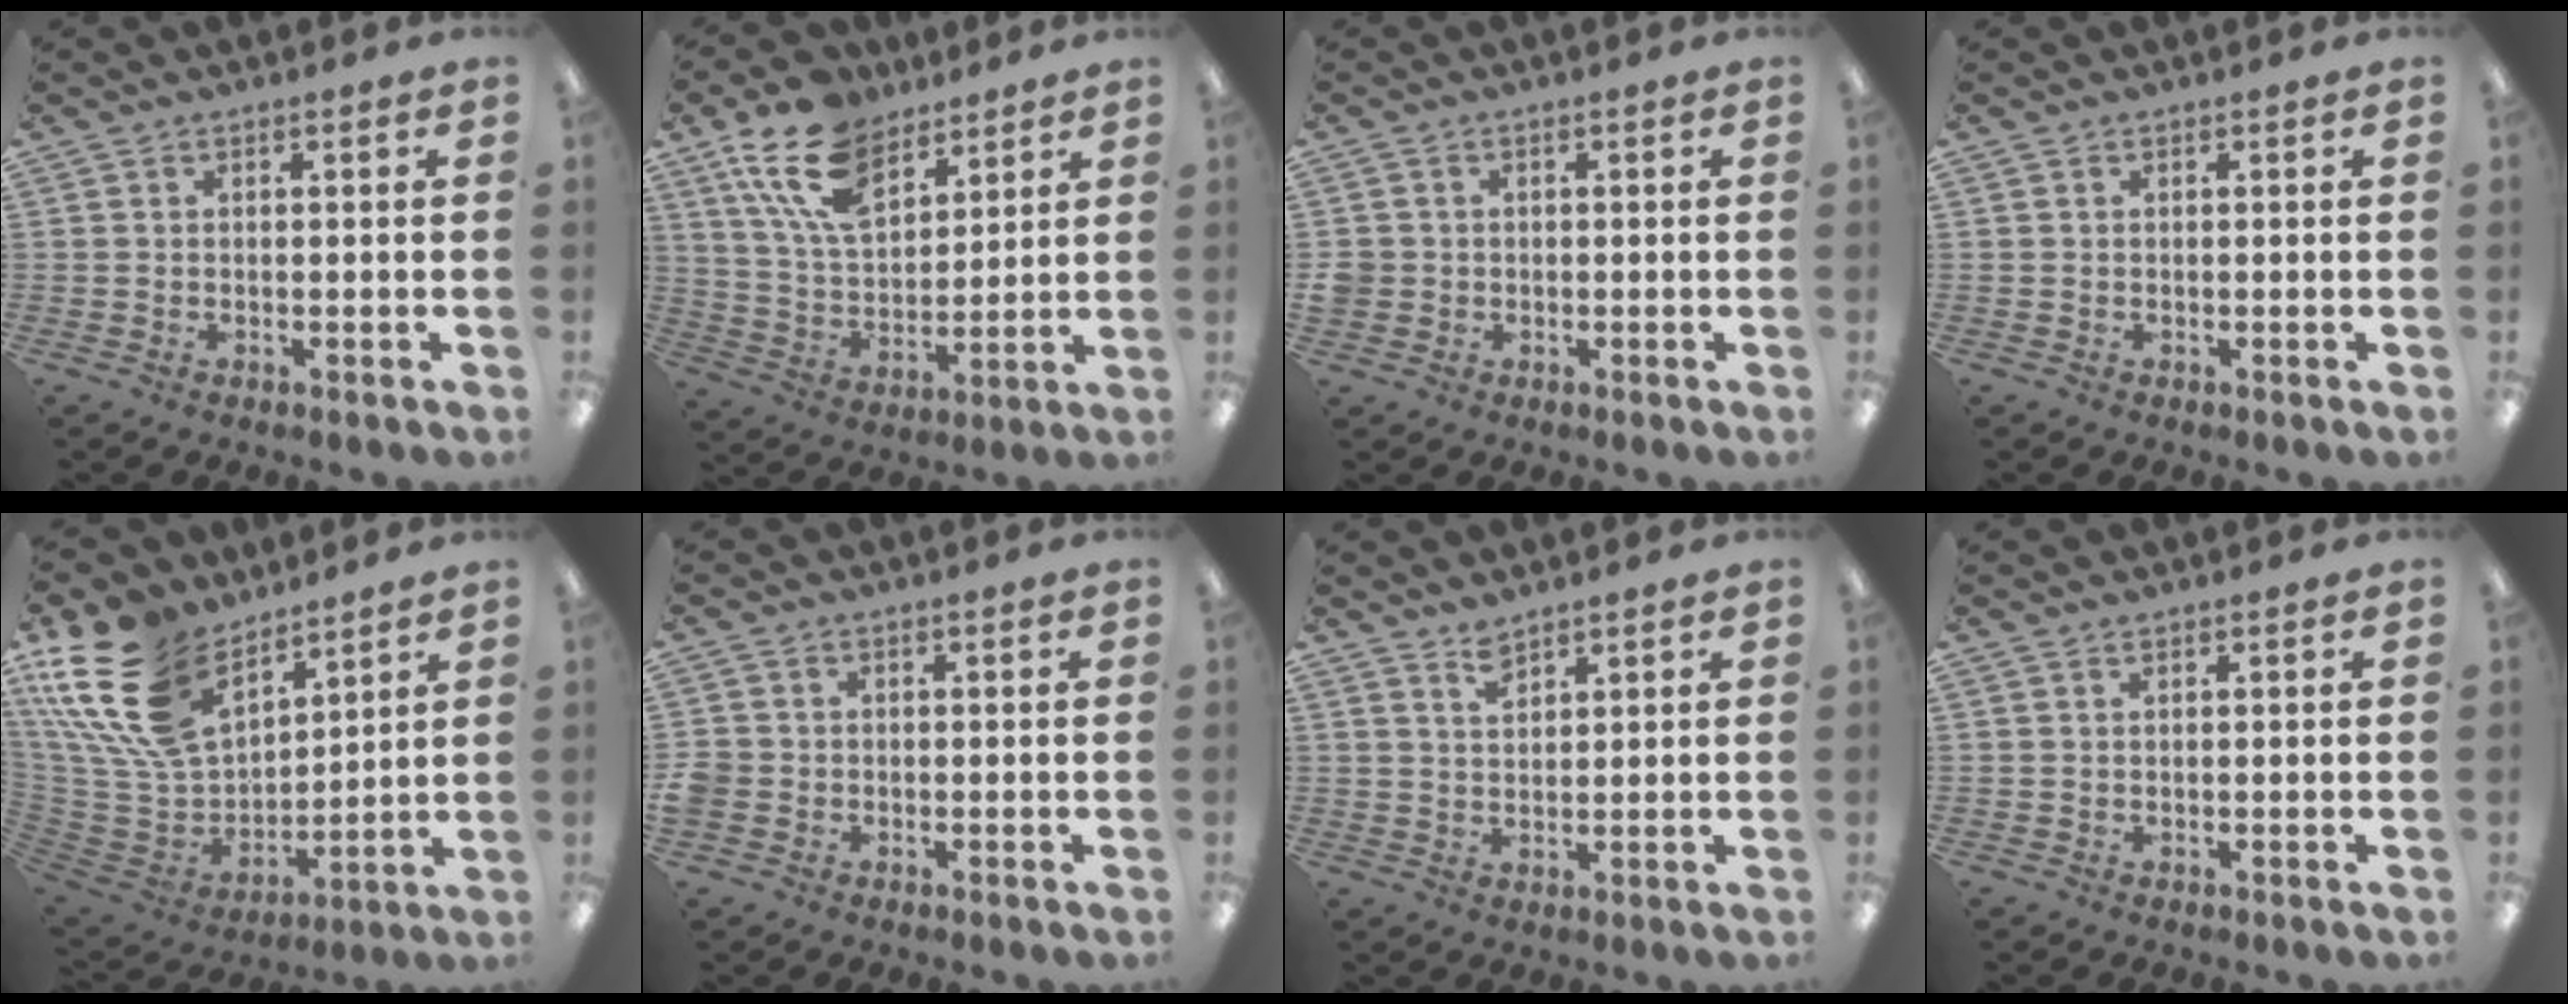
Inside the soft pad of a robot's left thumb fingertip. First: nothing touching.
{"total": 16.0, "force": [9.9, 8.9, 8.9], "torque": [-0.174, -0.030, 0.186]}
{"total": 2.8, "force": [-0.1, 2.7, 0.6], "torque": [-0.012, 0.004, -0.002]}
{"total": 0.0}
{"total": 22.9, "force": [13.4, 13.2, 13.1], "torque": [-0.303, -0.066, 0.248]}
{"total": 3.0, "force": [-0.7, 2.7, 0.9], "torque": [-0.014, 0.007, -0.013]}
{"total": 2.9, "force": [2.6, 0.8, 1.0], "torque": [-0.016, -0.011, 0.048]}
{"total": 0.0}